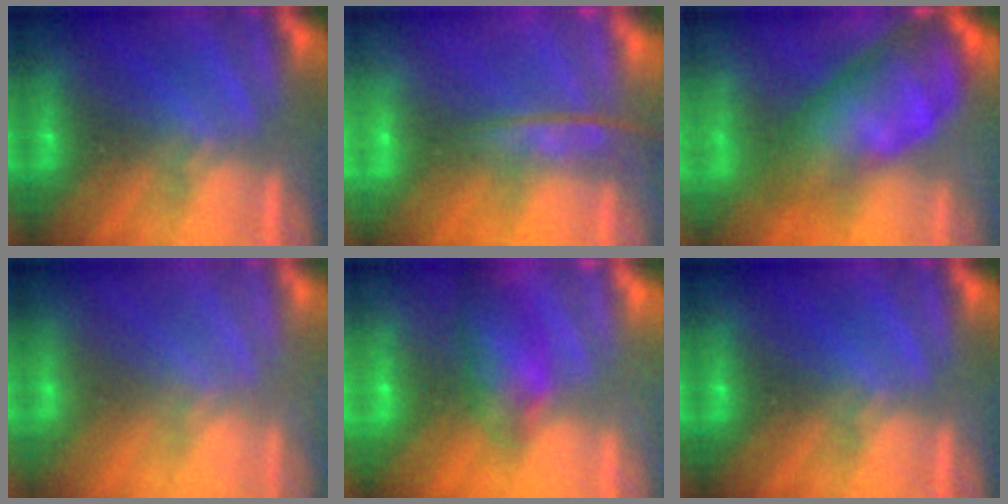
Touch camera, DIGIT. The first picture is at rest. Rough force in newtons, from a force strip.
{"total": 7.7}
{"total": 10.7}
{"total": 2.5}
{"total": 9.3}
{"total": 0.0}